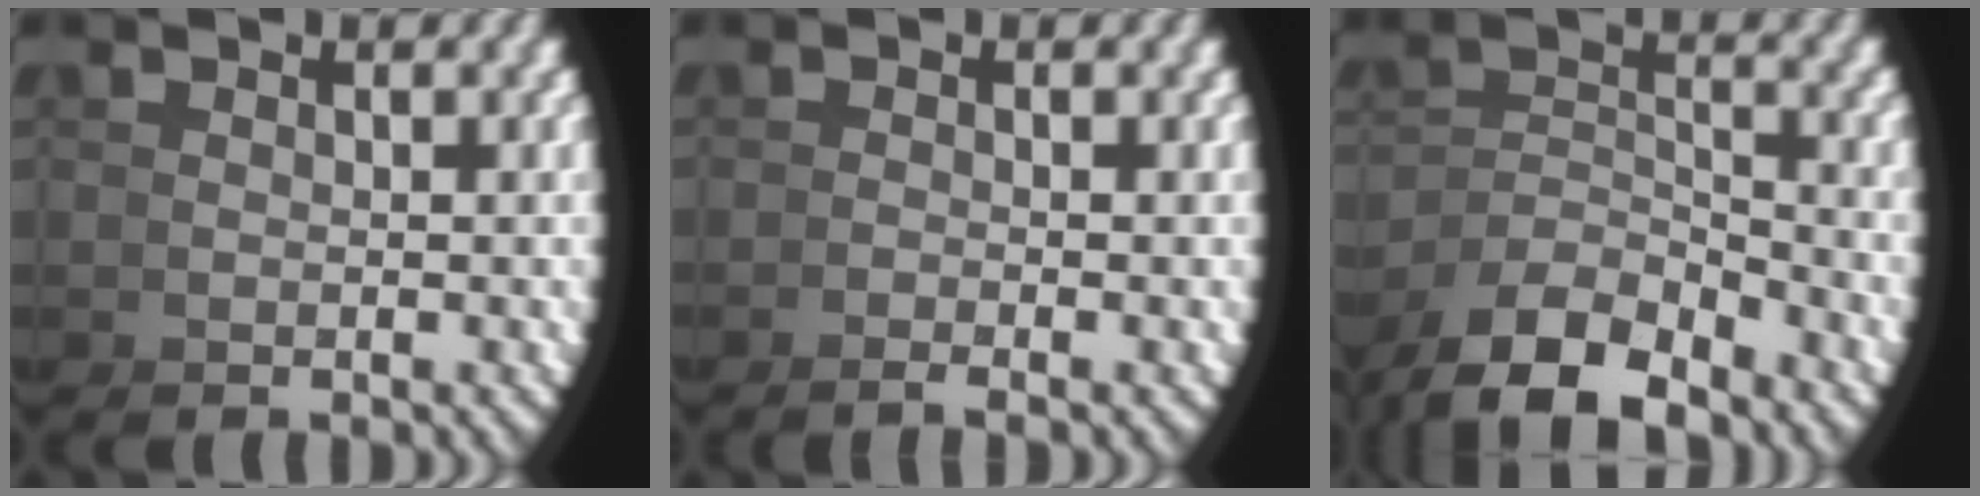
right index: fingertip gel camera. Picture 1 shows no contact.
{"total": 1.5, "force": [-1.0, -1.0, 0.3], "torque": [0.003, 0.006, -0.023]}
{"total": 6.5, "force": [-3.7, 4.0, 3.7], "torque": [-0.096, -0.035, -0.048]}